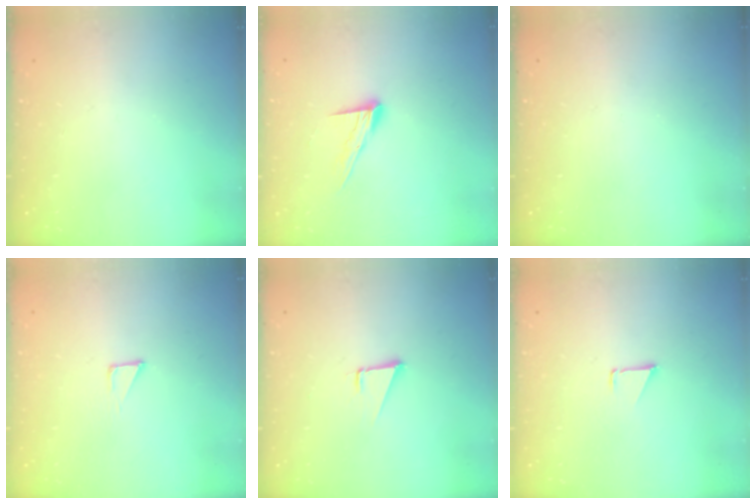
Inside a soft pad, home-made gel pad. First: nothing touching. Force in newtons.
{"total": 10.7, "press": 10.6, "slide": 1.3}
{"total": 0.0}
{"total": 2.1, "press": 2.1, "slide": 0.1}
{"total": 1.9, "press": 1.9, "slide": 0.1}
{"total": 0.7, "press": 0.7, "slide": 0.1}